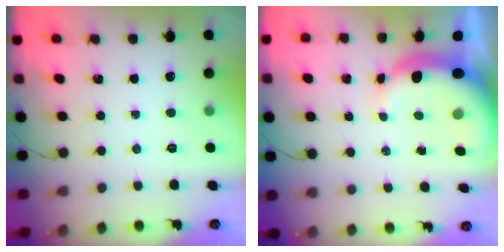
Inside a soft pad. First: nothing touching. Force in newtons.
{"total": 6.8, "press": 6.6, "slide": 1.8}